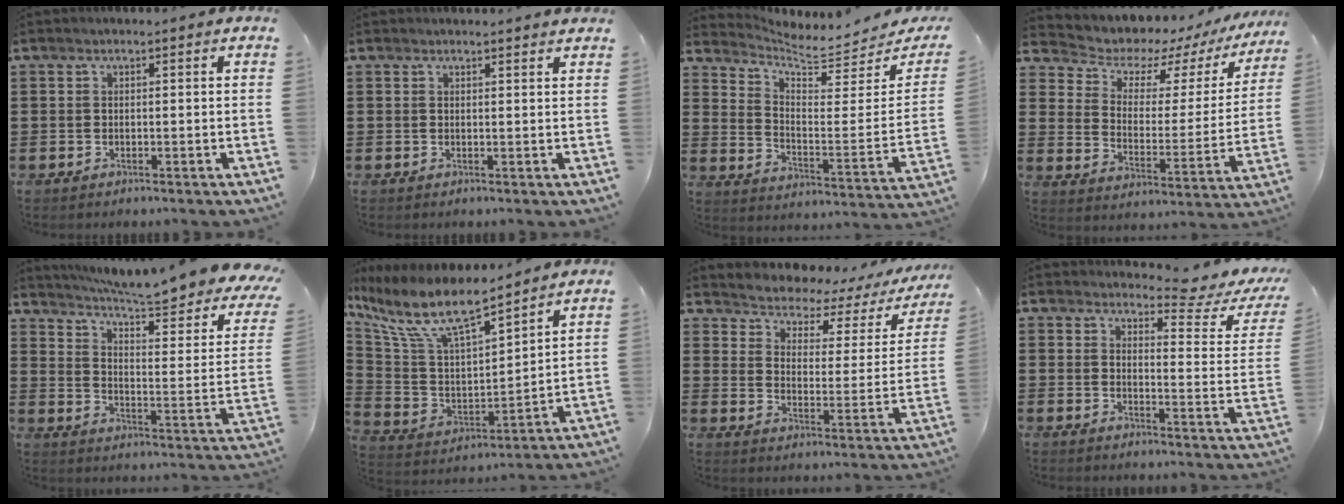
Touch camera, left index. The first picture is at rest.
{"total": 1.1, "force": [1.1, -0.1, 0.2], "torque": [-0.005, -0.002, 0.022]}
{"total": 5.5, "force": [5.3, 0.7, 1.3], "torque": [-0.048, -0.053, 0.087]}
{"total": 5.7, "force": [4.9, 2.5, 1.5], "torque": [-0.055, -0.042, 0.078]}
{"total": 7.0, "force": [5.9, 0.5, 3.6], "torque": [-0.081, -0.054, 0.095]}
{"total": 11.4, "force": [8.4, 2.6, 7.3], "torque": [-0.173, -0.047, 0.146]}
{"total": 2.4, "force": [2.1, 1.1, 0.6], "torque": [-0.031, -0.026, 0.024]}
{"total": 5.1, "force": [4.4, 0.7, 2.6], "torque": [-0.046, -0.028, 0.068]}